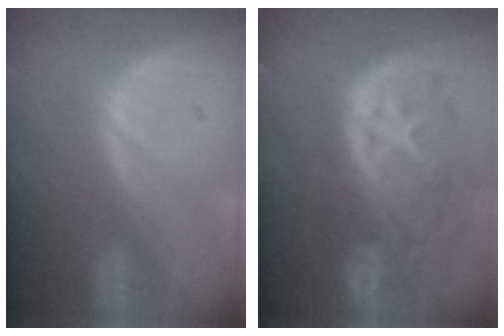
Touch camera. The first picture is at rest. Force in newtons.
{"total": 11.9, "press": 10.1, "slide": 6.3}